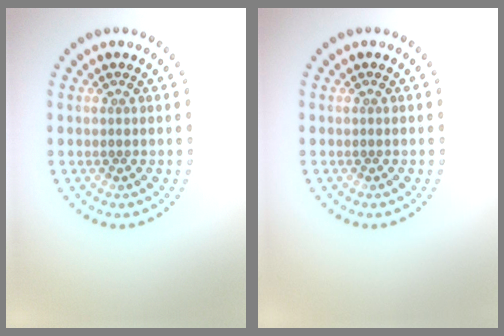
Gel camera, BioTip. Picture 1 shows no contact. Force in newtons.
{"total": 0.0}